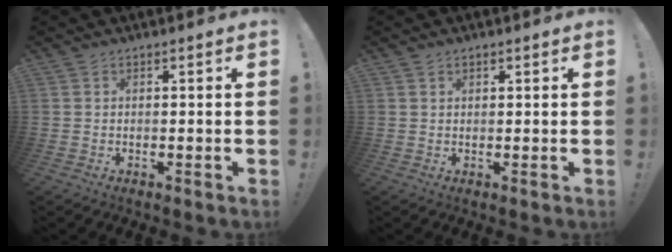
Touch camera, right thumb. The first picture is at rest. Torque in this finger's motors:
{"motor_torque": [0.06, -0.07, -0.04, -0.07, 0.07]}